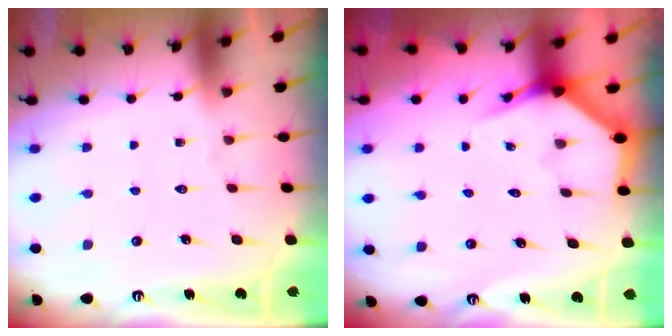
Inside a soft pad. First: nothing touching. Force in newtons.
{"total": 4.0, "press": 4.0, "slide": 0.1}